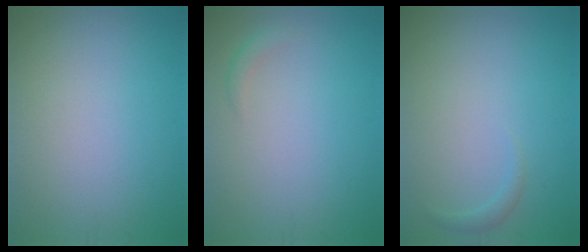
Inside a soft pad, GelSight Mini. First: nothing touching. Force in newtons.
{"total": 0.9, "press": 0.9, "slide": 0.0}
{"total": 0.8, "press": 0.8, "slide": 0.1}